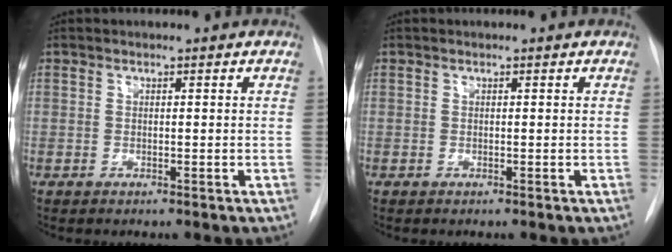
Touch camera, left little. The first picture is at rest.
{"total": 0.0}